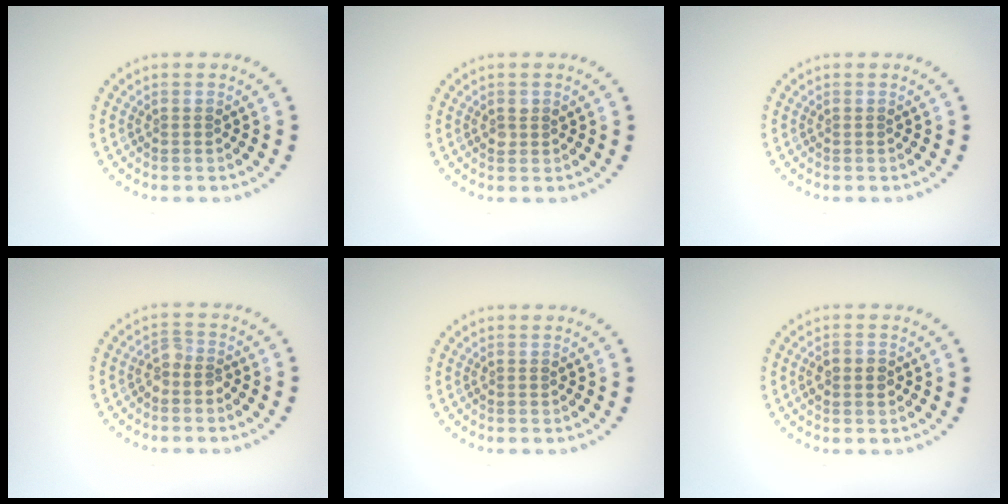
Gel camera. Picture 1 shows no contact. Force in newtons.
{"total": 1.0, "press": 0.9, "slide": 0.3}
{"total": 0.0}
{"total": 1.6, "press": 1.3, "slide": 0.9}
{"total": 0.0}
{"total": 2.3, "press": 2.3, "slide": 0.1}